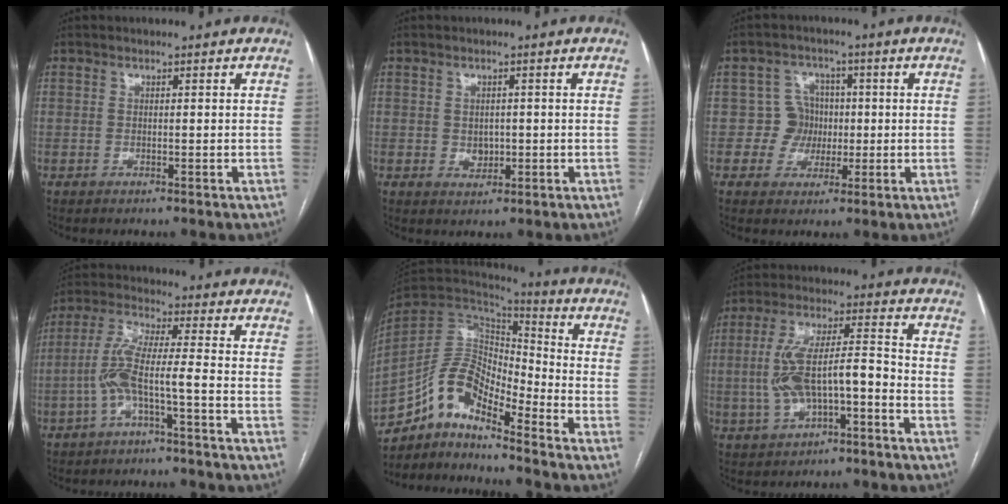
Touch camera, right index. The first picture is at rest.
{"total": 2.4, "force": [-0.2, 1.9, 1.4], "torque": [-0.020, 0.000, 0.003]}
{"total": 5.1, "force": [-0.2, 5.1, 0.4], "torque": [0.004, 0.020, -0.001]}
{"total": 7.6, "force": [-2.8, 0.3, 7.1], "torque": [-0.153, 0.021, -0.056]}
{"total": 11.7, "force": [-8.7, 3.6, 6.9], "torque": [-0.132, 0.040, -0.162]}
{"total": 11.1, "force": [-2.6, 3.7, 10.2], "torque": [-0.196, 0.030, -0.039]}